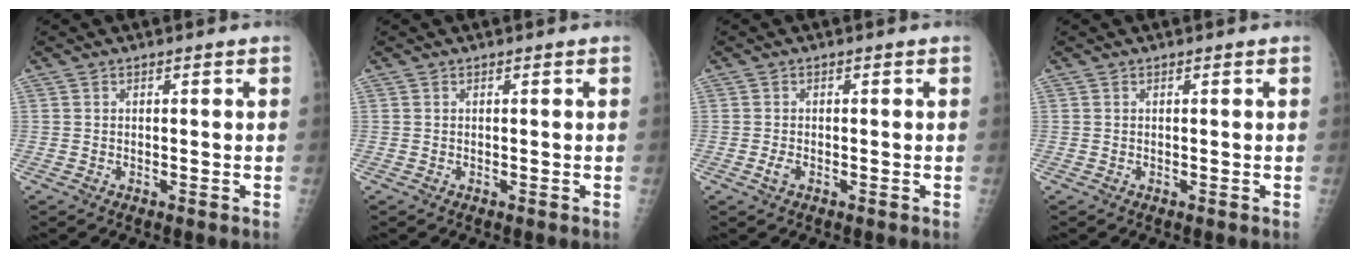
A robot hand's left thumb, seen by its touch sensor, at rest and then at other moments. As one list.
[{"total": 0.0}, {"total": 1.5, "force": [-0.7, 0.8, 1.0], "torque": [-0.025, 0.000, -0.015]}, {"total": 0.0}]